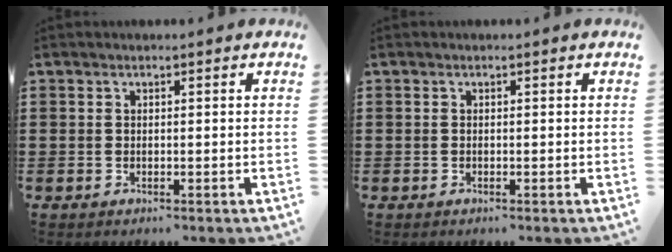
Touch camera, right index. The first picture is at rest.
{"total": 0.0}